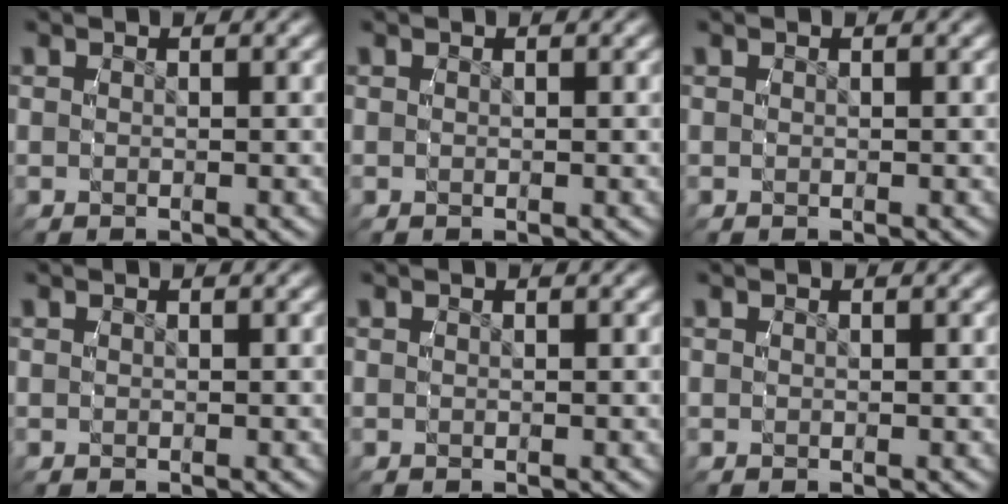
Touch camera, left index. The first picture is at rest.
{"total": 0.0}
{"total": 0.0}
{"total": 0.0}
{"total": 0.0}
{"total": 0.0}